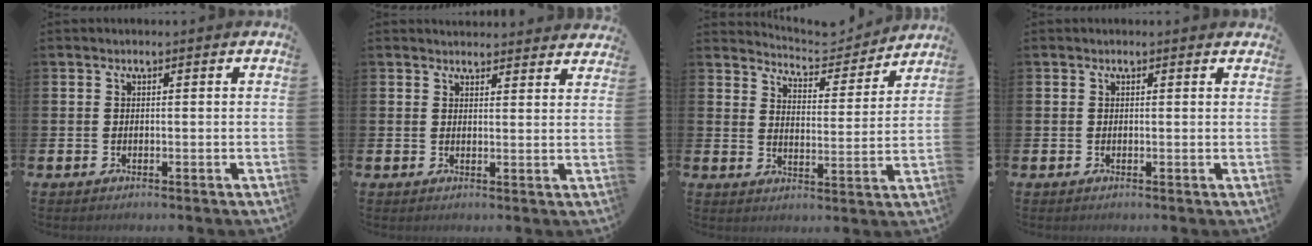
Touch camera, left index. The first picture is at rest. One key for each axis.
{"total": 3.0, "fx": 2.9, "fy": 0.4, "fz": -0.2, "tx": 0.014, "ty": -0.021, "tz": 0.050}
{"total": 5.3, "fx": 5.2, "fy": 1.1, "fz": 0.5, "tx": -0.019, "ty": -0.044, "tz": 0.084}
{"total": 0.0}